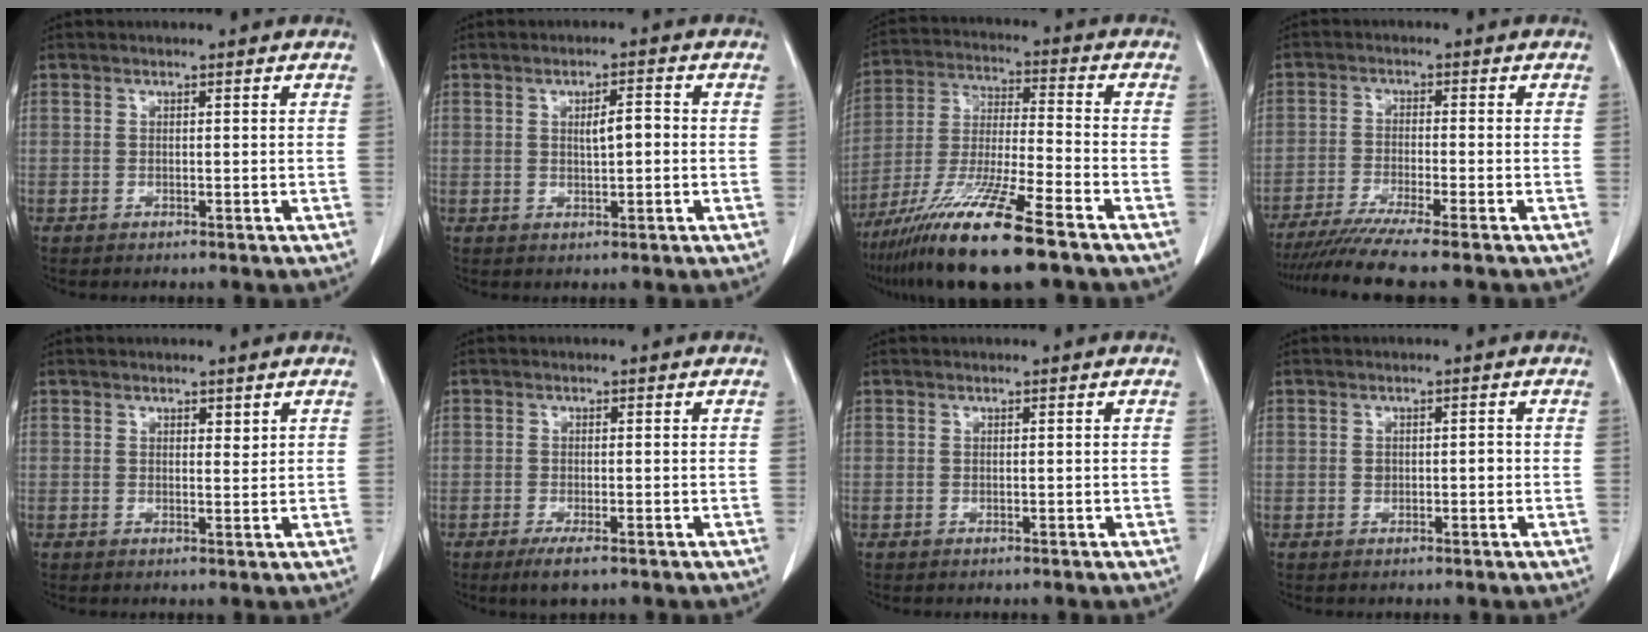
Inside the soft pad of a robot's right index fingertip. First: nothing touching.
{"total": 3.1, "force": [0.1, 0.7, 3.0], "torque": [-0.050, 0.004, 0.003]}
{"total": 16.2, "force": [-10.8, 0.4, 12.1], "torque": [-0.250, -0.047, -0.202]}
{"total": 9.3, "force": [-7.8, -1.4, 5.0], "torque": [-0.068, -0.028, -0.125]}
{"total": 1.2, "force": [0.8, 0.5, 0.7], "torque": [-0.008, -0.007, 0.012]}
{"total": 3.1, "force": [-2.0, 0.5, 2.3], "torque": [-0.044, -0.007, -0.033]}
{"total": 0.0}
{"total": 1.6, "force": [-0.1, 1.0, 1.3], "torque": [-0.021, 0.007, 0.003]}